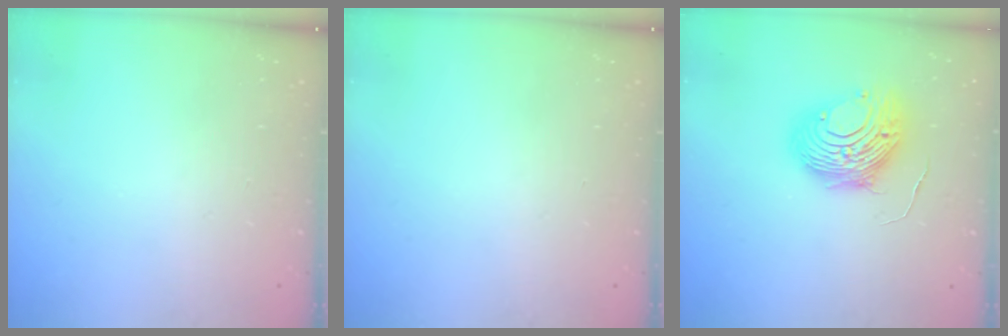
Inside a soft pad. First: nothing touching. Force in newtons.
{"total": 0.0}
{"total": 12.5, "press": 12.4, "slide": 1.4}